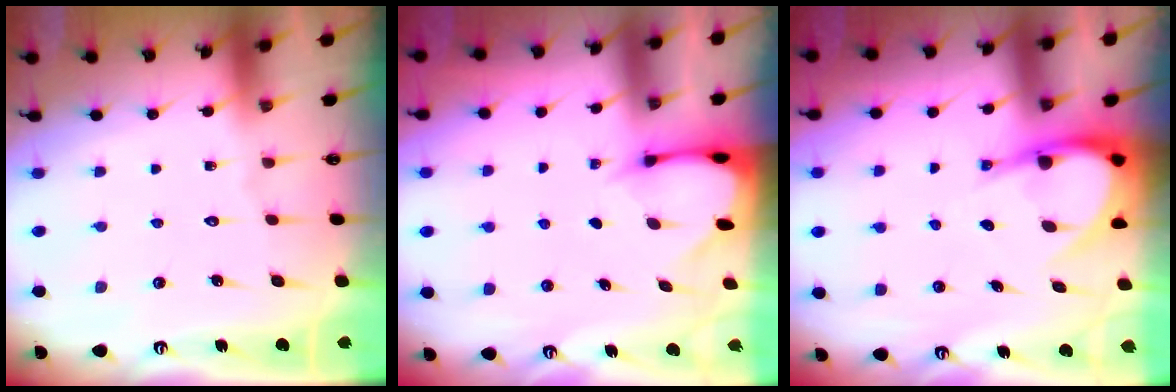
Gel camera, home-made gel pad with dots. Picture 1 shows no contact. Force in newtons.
{"total": 2.7, "press": 2.7, "slide": 0.3}
{"total": 7.6, "press": 7.6, "slide": 0.7}